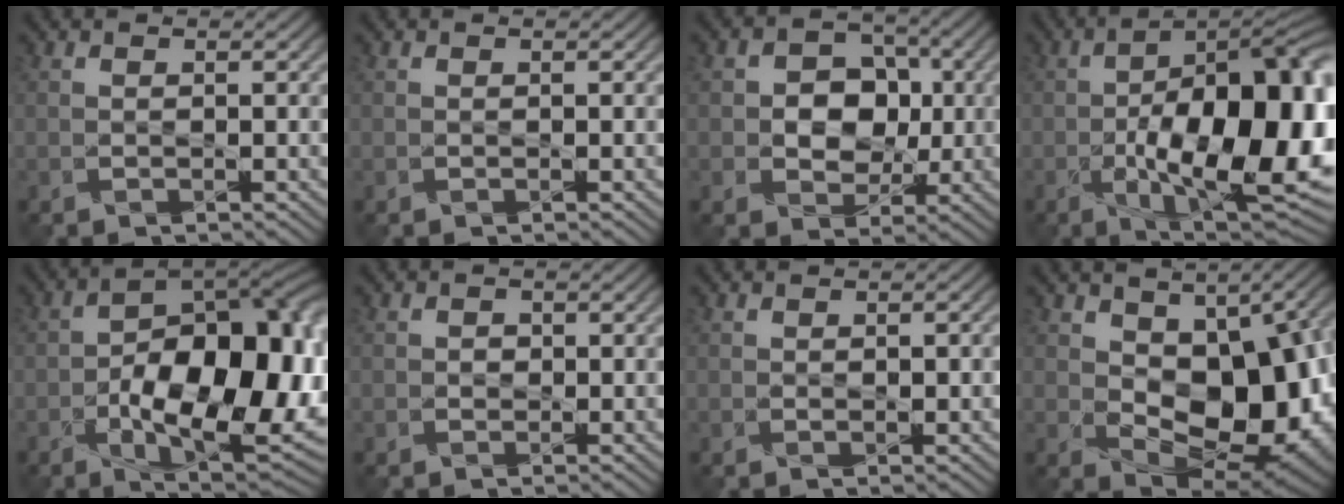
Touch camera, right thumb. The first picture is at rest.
{"total": 0.0}
{"total": 7.0, "force": [0.0, 5.6, 4.1], "torque": [-0.069, 0.004, -0.014]}
{"total": 19.7, "force": [-3.9, 8.9, 17.2], "torque": [-0.247, -0.025, -0.050]}
{"total": 18.0, "force": [-3.7, 9.5, 14.9], "torque": [-0.201, -0.013, -0.051]}
{"total": 0.9, "force": [-0.1, 0.9, 0.3], "torque": [-0.003, -0.006, -0.004]}
{"total": 1.4, "force": [-0.1, 0.7, 1.2], "torque": [-0.018, -0.003, 0.002]}
{"total": 14.2, "force": [0.2, 8.7, 11.2], "torque": [-0.168, -0.020, 0.010]}